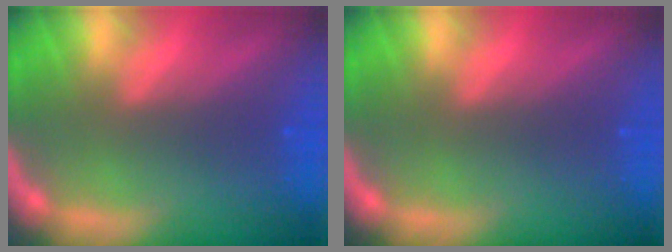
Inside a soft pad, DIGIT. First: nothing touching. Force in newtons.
{"total": 0.0}